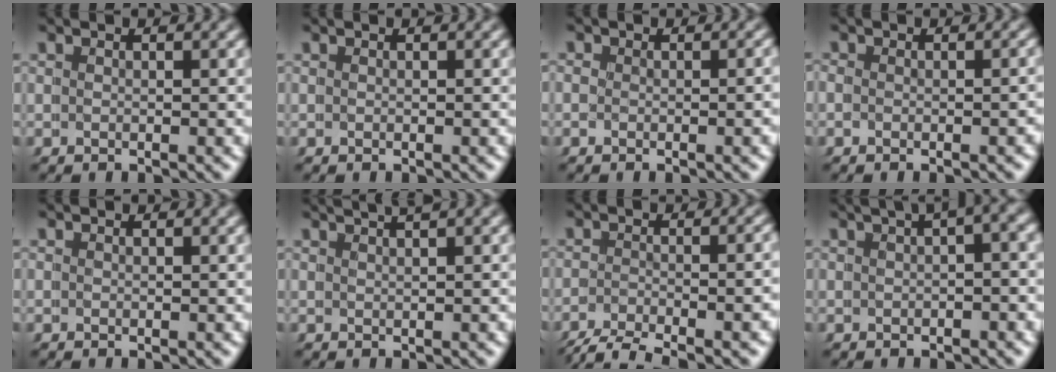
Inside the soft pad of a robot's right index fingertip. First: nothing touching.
{"total": 0.0}
{"total": 0.8, "force": [-0.3, -0.2, 0.7], "torque": [-0.002, 0.006, -0.012]}
{"total": 1.3, "force": [-0.7, 0.3, 1.0], "torque": [-0.011, 0.005, -0.016]}
{"total": 0.0}
{"total": 3.1, "force": [2.4, 0.4, 1.9], "torque": [-0.014, 0.012, 0.034]}
{"total": 7.5, "force": [-6.8, 1.8, 2.7], "torque": [-0.033, -0.015, -0.099]}
{"total": 5.1, "force": [1.7, 2.1, 4.3], "torque": [-0.032, 0.039, 0.013]}